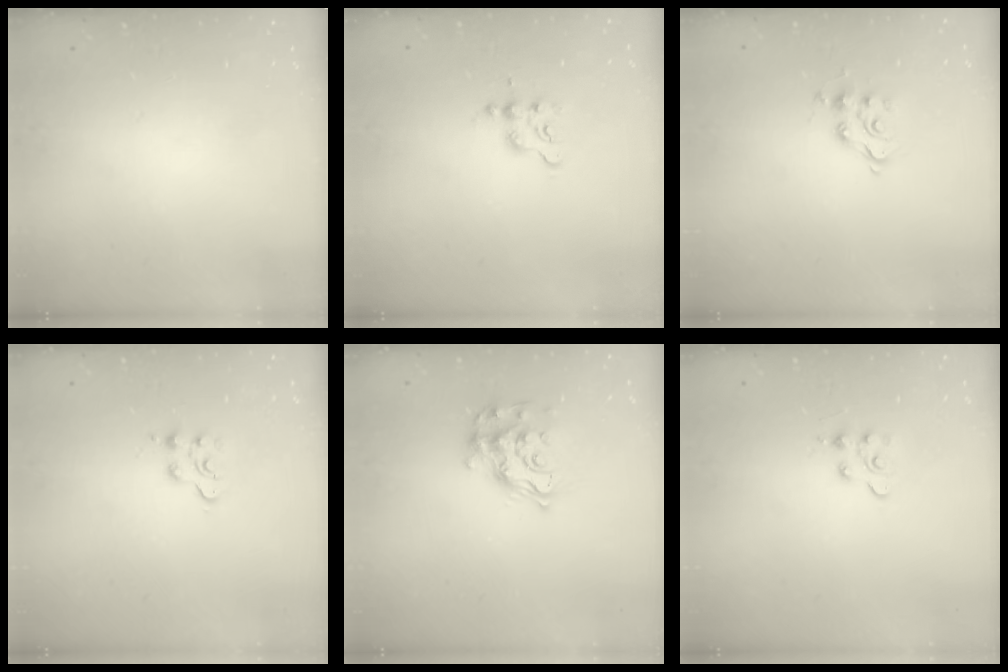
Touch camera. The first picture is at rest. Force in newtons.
{"total": 3.0, "press": 3.0, "slide": 0.4}
{"total": 7.2, "press": 7.1, "slide": 0.4}
{"total": 5.0, "press": 5.0, "slide": 0.5}
{"total": 13.7, "press": 13.7, "slide": 0.9}
{"total": 3.2, "press": 3.1, "slide": 0.6}